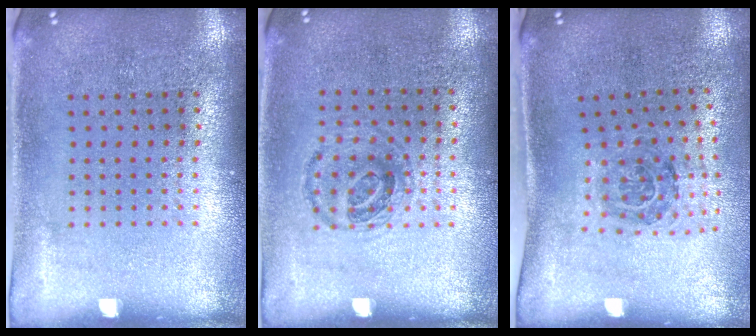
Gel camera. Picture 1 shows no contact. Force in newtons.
{"total": 0.9, "press": 0.8, "slide": 0.5}
{"total": 1.3, "press": 1.1, "slide": 0.7}